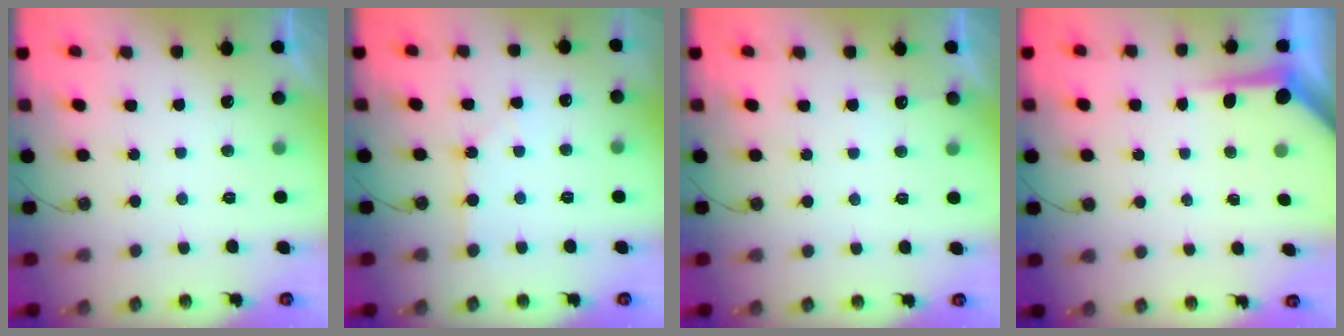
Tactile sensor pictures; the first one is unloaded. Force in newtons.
{"total": 0.9, "press": 0.8, "slide": 0.2}
{"total": 3.0, "press": 3.0, "slide": 0.5}
{"total": 4.8, "press": 4.8, "slide": 0.4}